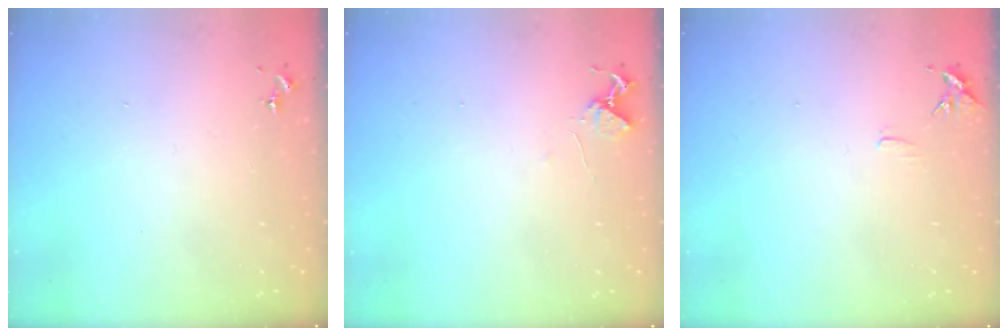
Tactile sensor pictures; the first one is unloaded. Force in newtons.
{"total": 5.3, "press": 5.2, "slide": 0.6}
{"total": 6.8, "press": 6.7, "slide": 0.7}